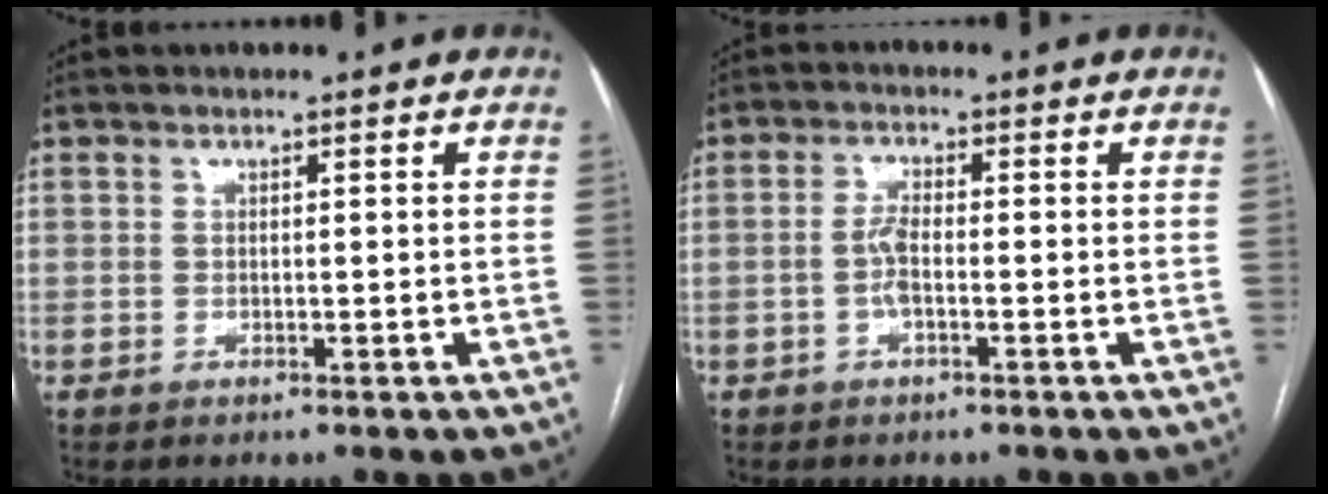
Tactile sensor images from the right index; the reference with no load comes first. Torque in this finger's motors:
{"motor_torque": [0.60, -0.14, 0.26, 0.06]}